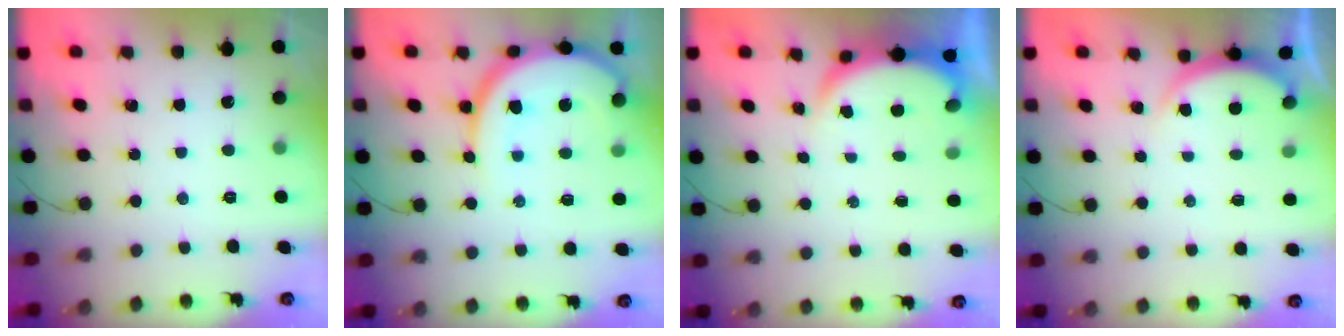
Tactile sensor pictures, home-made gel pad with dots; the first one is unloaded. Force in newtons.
{"total": 12.1, "press": 12.1, "slide": 1.2}
{"total": 4.0, "press": 3.9, "slide": 0.6}
{"total": 2.5, "press": 2.5, "slide": 0.5}